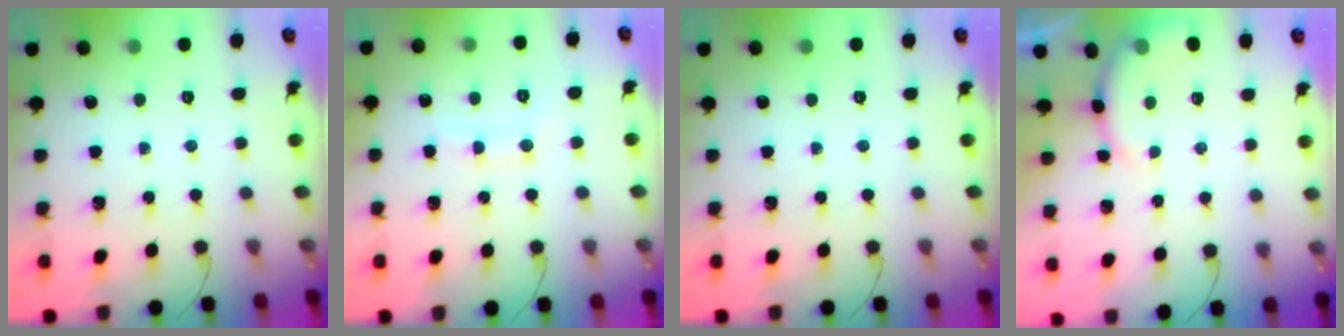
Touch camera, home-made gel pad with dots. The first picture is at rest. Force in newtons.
{"total": 6.4, "press": 6.1, "slide": 1.8}
{"total": 0.0}
{"total": 7.4, "press": 7.3, "slide": 1.3}